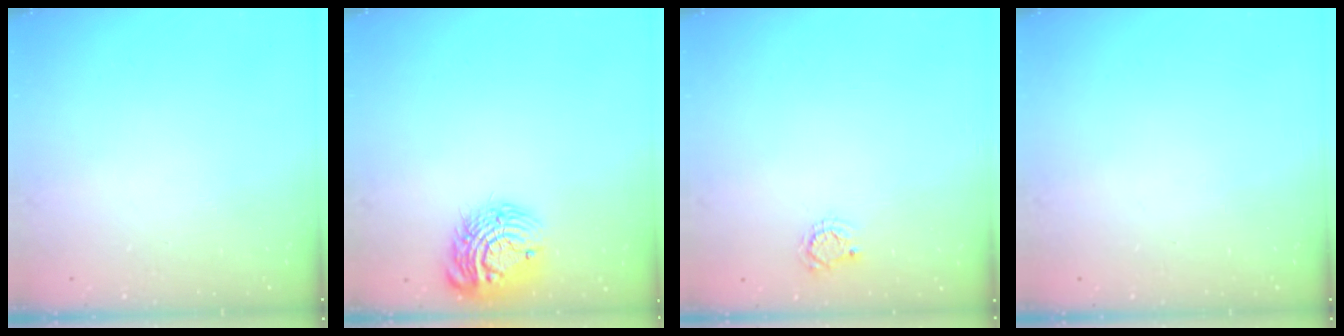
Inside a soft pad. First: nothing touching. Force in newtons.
{"total": 14.7, "press": 14.6, "slide": 1.1}
{"total": 3.7, "press": 3.7, "slide": 0.3}
{"total": 0.0}